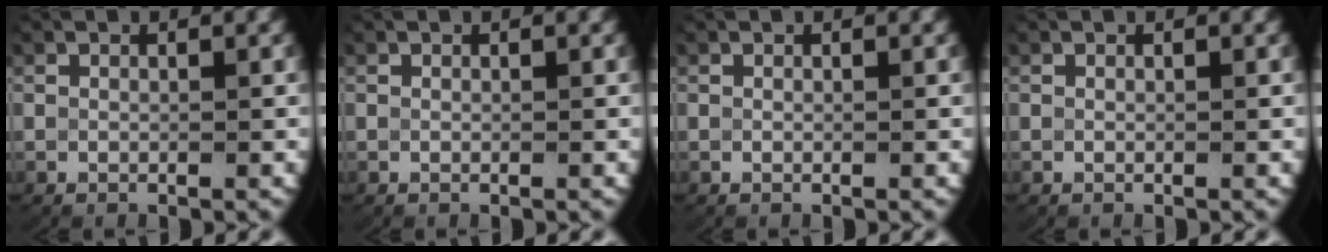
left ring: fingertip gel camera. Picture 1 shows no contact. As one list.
[{"total": 0.0}, {"total": 0.7, "force": [0.0, -0.6, -0.3], "torque": [0.001, -0.009, 0.009]}, {"total": 0.0}]